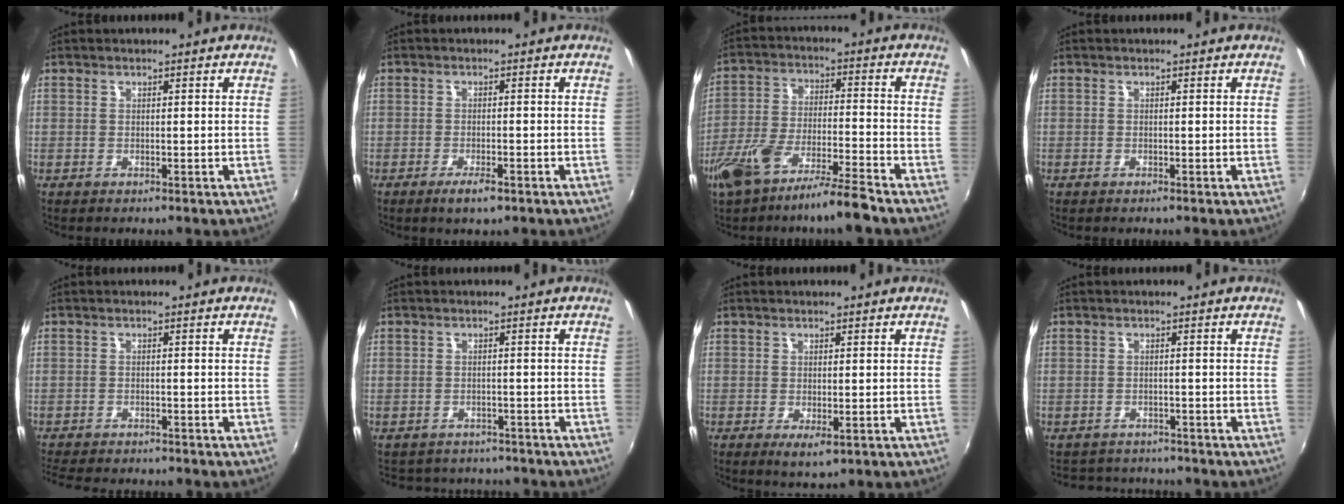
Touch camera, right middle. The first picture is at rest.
{"total": 3.4, "force": [-2.2, 0.9, 2.5], "torque": [-0.056, -0.009, -0.040]}
{"total": 12.2, "force": [-9.2, 1.2, 7.9], "torque": [-0.168, -0.019, -0.165]}
{"total": 0.0}
{"total": 8.3, "force": [-7.6, 1.6, 2.9], "torque": [-0.078, -0.020, -0.121]}
{"total": 6.4, "force": [-5.5, 3.1, 0.9], "torque": [-0.026, 0.007, -0.079]}
{"total": 2.8, "force": [-0.9, 1.1, 2.4], "torque": [-0.042, -0.014, -0.010]}
{"total": 5.9, "force": [-5.4, 2.4, 0.6], "torque": [-0.025, 0.006, -0.082]}